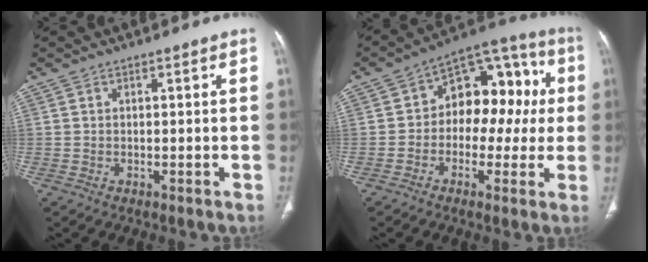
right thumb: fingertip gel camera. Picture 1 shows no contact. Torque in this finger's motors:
{"motor_torque": [-0.08, 0.84, 0.14, 0.24, 0.20]}